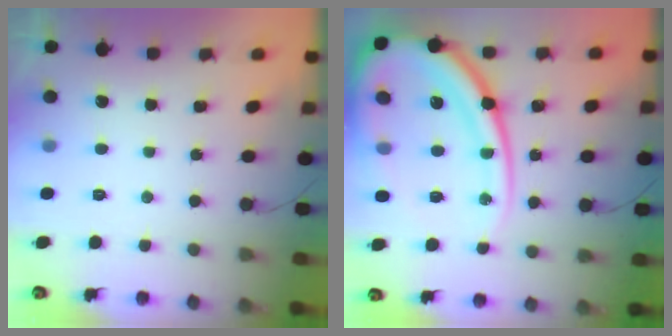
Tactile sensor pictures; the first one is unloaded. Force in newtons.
{"total": 30.1, "press": 29.9, "slide": 3.5}